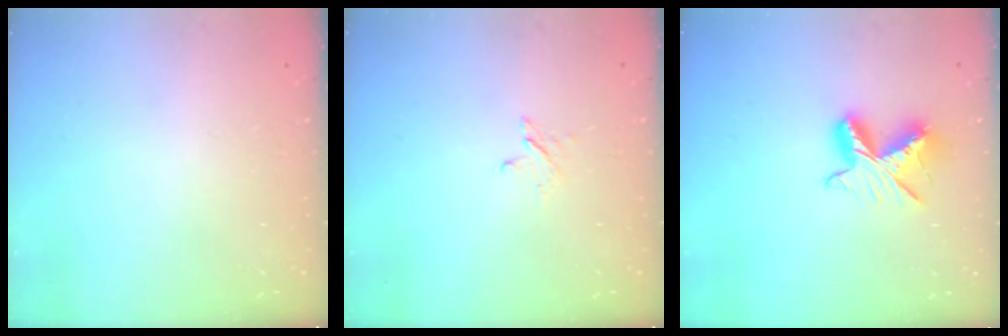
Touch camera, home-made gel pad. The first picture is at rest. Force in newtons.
{"total": 2.8, "press": 2.8, "slide": 0.3}
{"total": 9.6, "press": 9.6, "slide": 0.8}